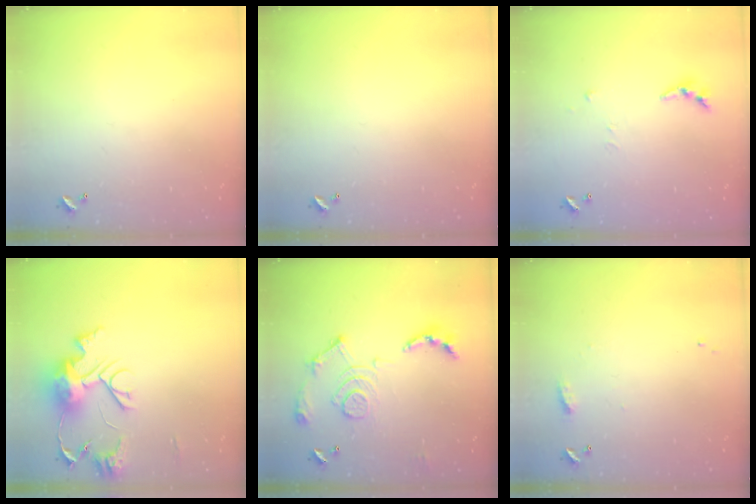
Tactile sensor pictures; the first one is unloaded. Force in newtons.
{"total": 0.0}
{"total": 4.7, "press": 4.7, "slide": 0.3}
{"total": 13.9, "press": 13.8, "slide": 1.5}
{"total": 16.8, "press": 16.7, "slide": 1.6}
{"total": 7.2, "press": 7.2, "slide": 0.7}